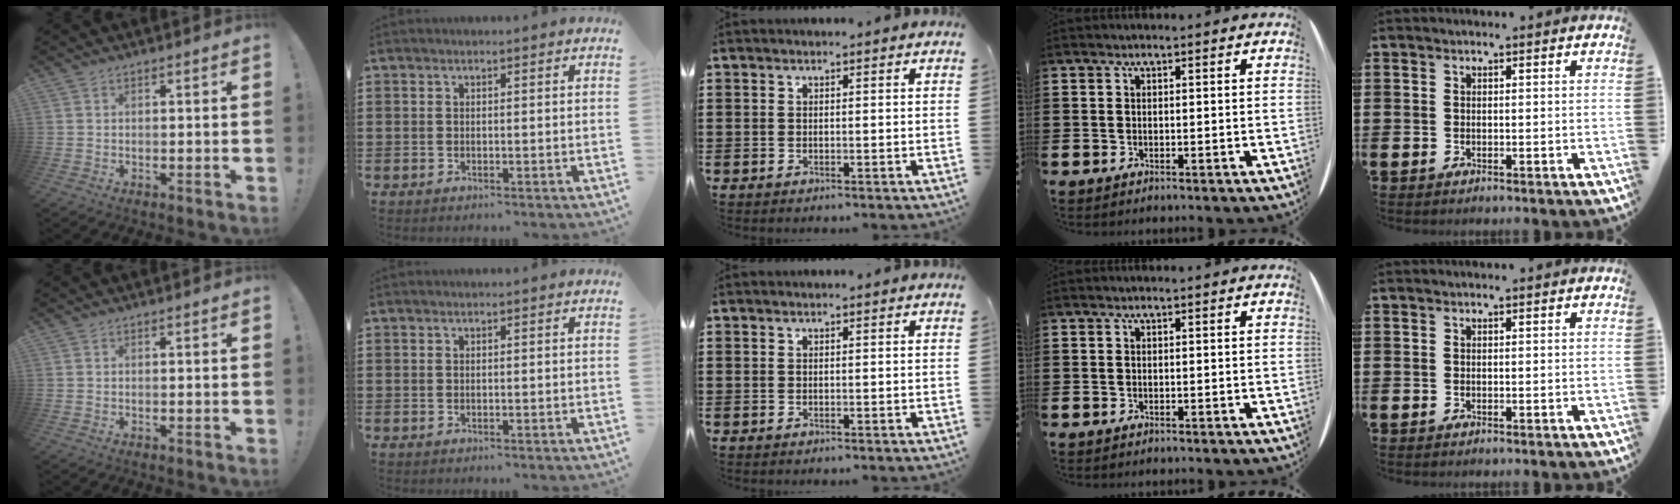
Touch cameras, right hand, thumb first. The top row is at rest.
{}